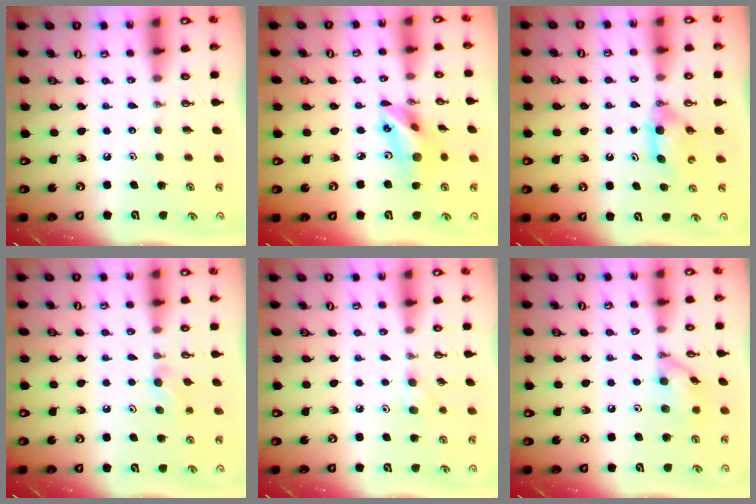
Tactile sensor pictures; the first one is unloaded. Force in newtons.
{"total": 14.8, "press": 14.5, "slide": 3.1}
{"total": 6.4, "press": 3.6, "slide": 5.3}
{"total": 5.4, "press": 5.2, "slide": 1.4}
{"total": 4.9, "press": 4.8, "slide": 1.2}
{"total": 10.3, "press": 10.2, "slide": 1.1}